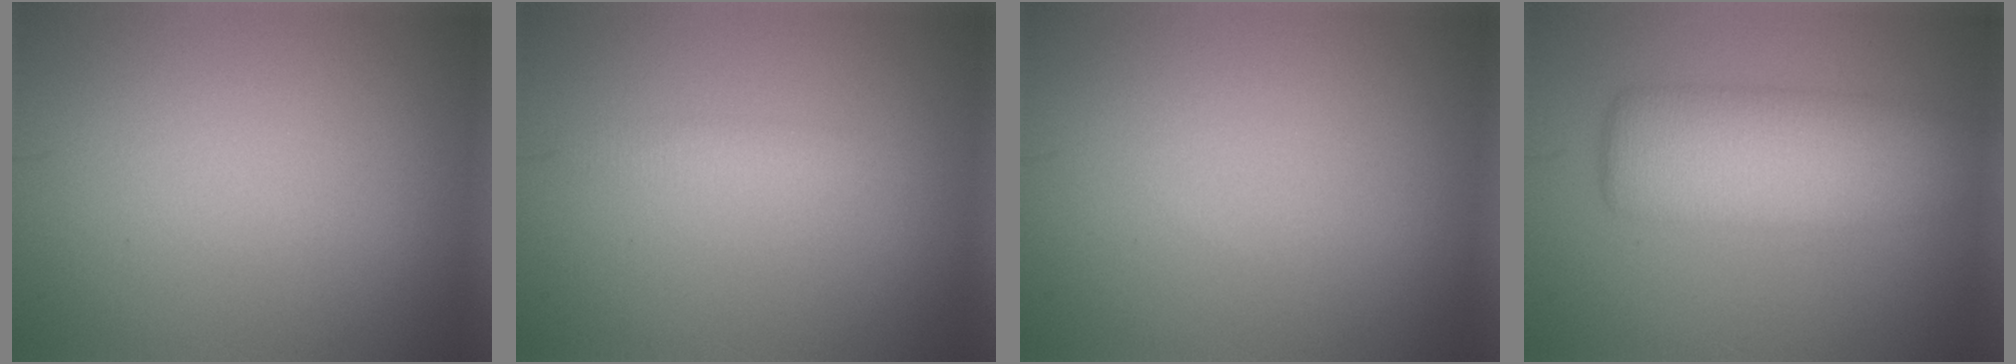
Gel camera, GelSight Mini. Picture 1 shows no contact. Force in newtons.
{"total": 1.5, "press": 1.4, "slide": 0.1}
{"total": 0.0}
{"total": 7.8, "press": 7.8, "slide": 0.2}